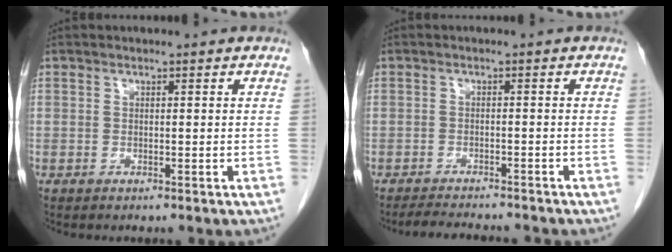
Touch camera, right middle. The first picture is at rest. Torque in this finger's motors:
{"motor_torque": [0.07, -0.05, -0.02, 0.00]}